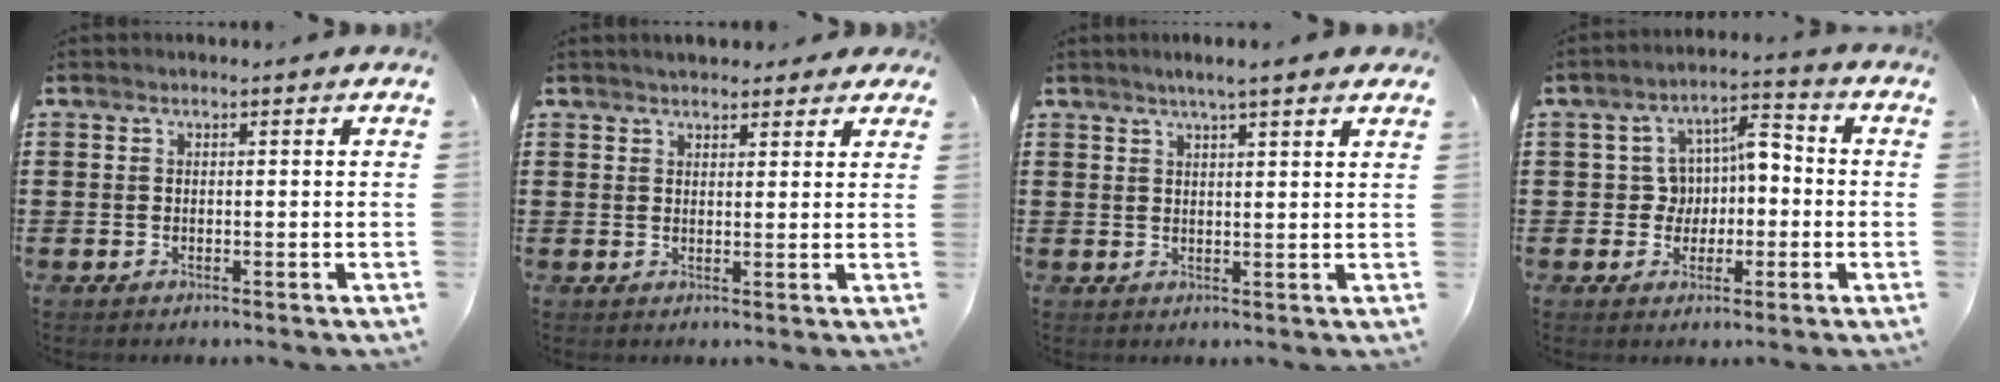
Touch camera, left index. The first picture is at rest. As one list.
[{"total": 2.6, "force": [2.4, 0.9, 0.5], "torque": [-0.007, 0.000, 0.042]}, {"total": 3.2, "force": [2.6, -0.1, 1.9], "torque": [-0.044, 0.001, 0.046]}, {"total": 6.0, "force": [-0.3, 5.0, 3.2], "torque": [-0.078, 0.008, -0.010]}]